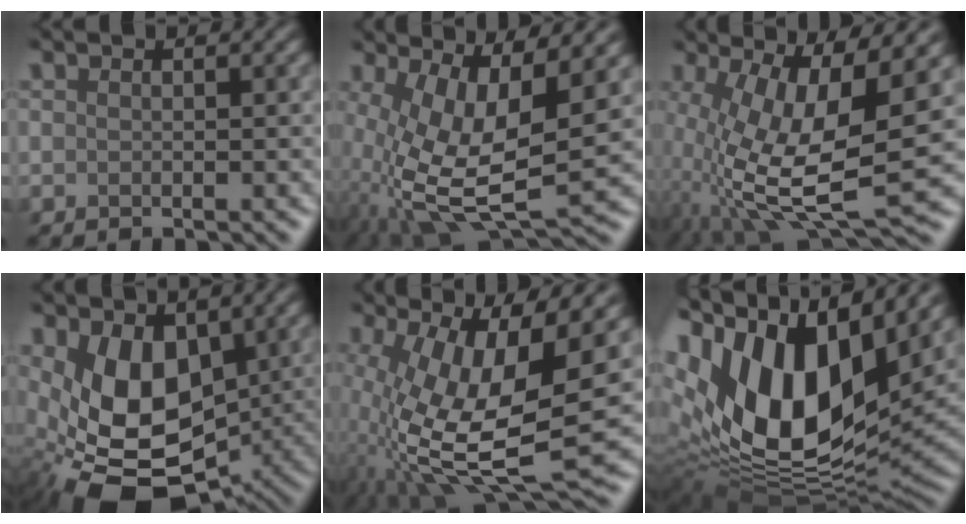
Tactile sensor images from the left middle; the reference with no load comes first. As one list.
[{"total": 9.9, "force": [-1.0, 4.2, 8.9], "torque": [-0.203, -0.022, -0.009]}, {"total": 11.7, "force": [-1.8, 4.1, 10.8], "torque": [-0.232, -0.016, -0.027]}, {"total": 9.2, "force": [-0.8, 6.3, 6.6], "torque": [-0.134, -0.020, -0.003]}, {"total": 13.7, "force": [-1.0, 5.1, 12.6], "torque": [-0.261, -0.015, -0.015]}, {"total": 17.9, "force": [5.3, 10.1, 13.8], "torque": [-0.295, 0.009, 0.096]}]